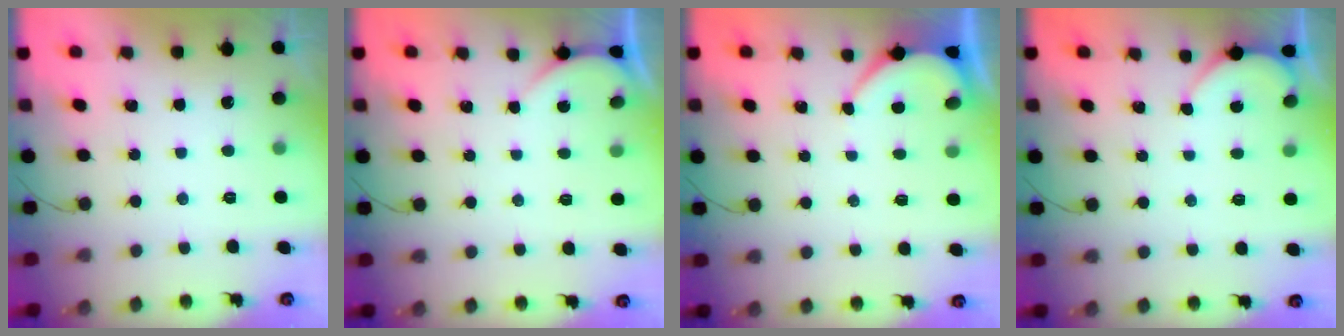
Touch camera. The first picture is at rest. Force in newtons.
{"total": 1.6, "press": 1.6, "slide": 0.1}
{"total": 2.2, "press": 2.2, "slide": 0.2}
{"total": 1.4, "press": 1.4, "slide": 0.2}